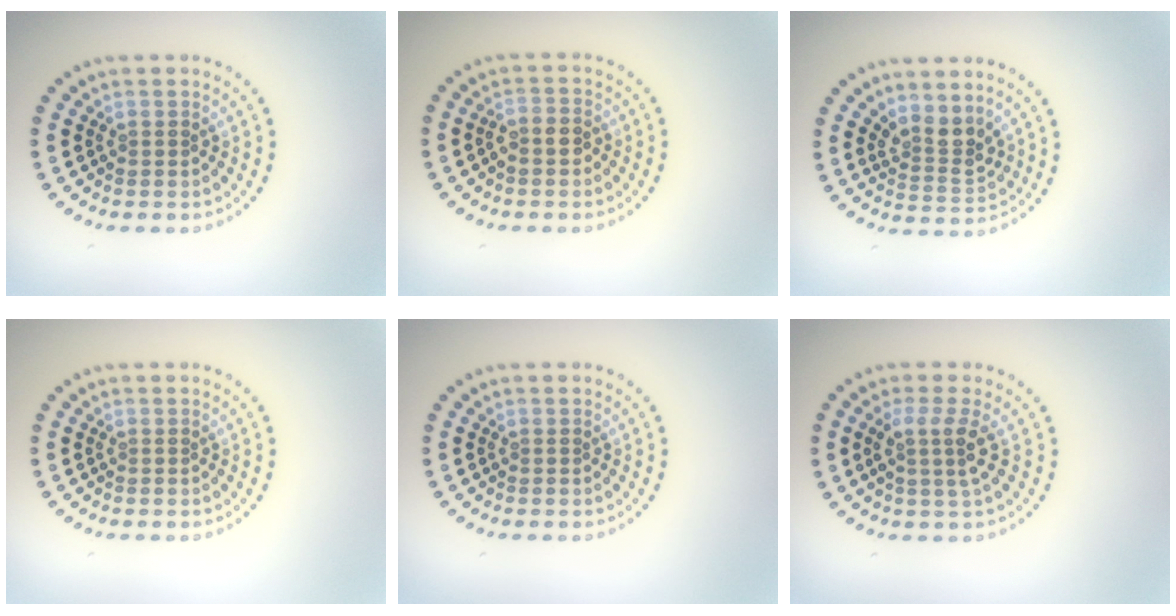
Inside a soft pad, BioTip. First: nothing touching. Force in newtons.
{"total": 1.5, "press": 1.3, "slide": 0.8}
{"total": 2.7, "press": 2.1, "slide": 1.6}
{"total": 0.0}
{"total": 0.0}
{"total": 2.6, "press": 2.1, "slide": 1.6}